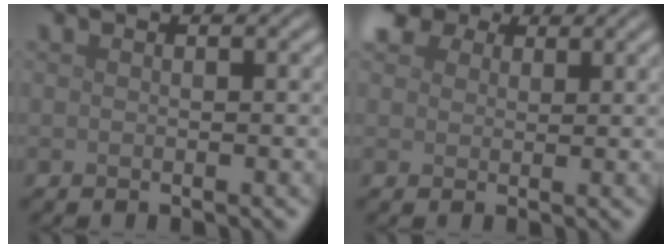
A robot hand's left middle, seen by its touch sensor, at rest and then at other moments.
{"total": 5.4, "force": [3.7, 3.2, 2.4], "torque": [-0.059, 0.010, 0.054]}